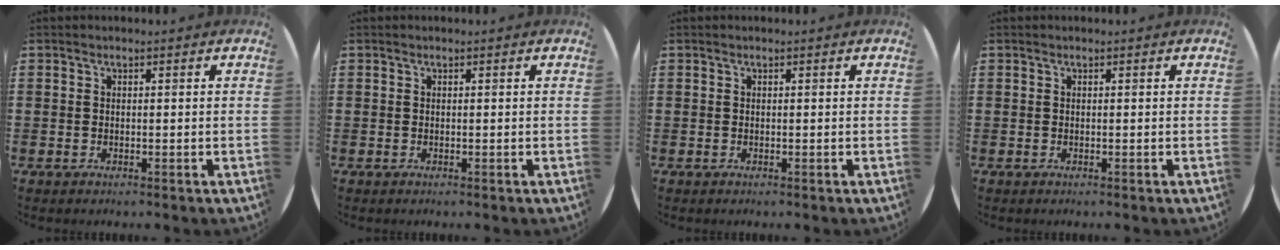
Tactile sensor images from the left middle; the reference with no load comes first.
{"total": 0.0}
{"total": 0.0}
{"total": 0.0}